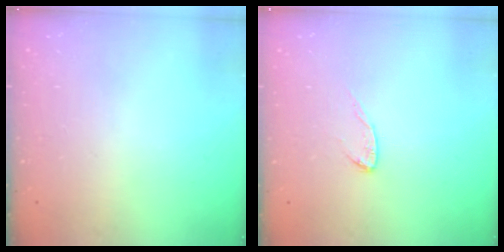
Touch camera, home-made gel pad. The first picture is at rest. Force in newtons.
{"total": 5.8, "press": 5.8, "slide": 0.4}